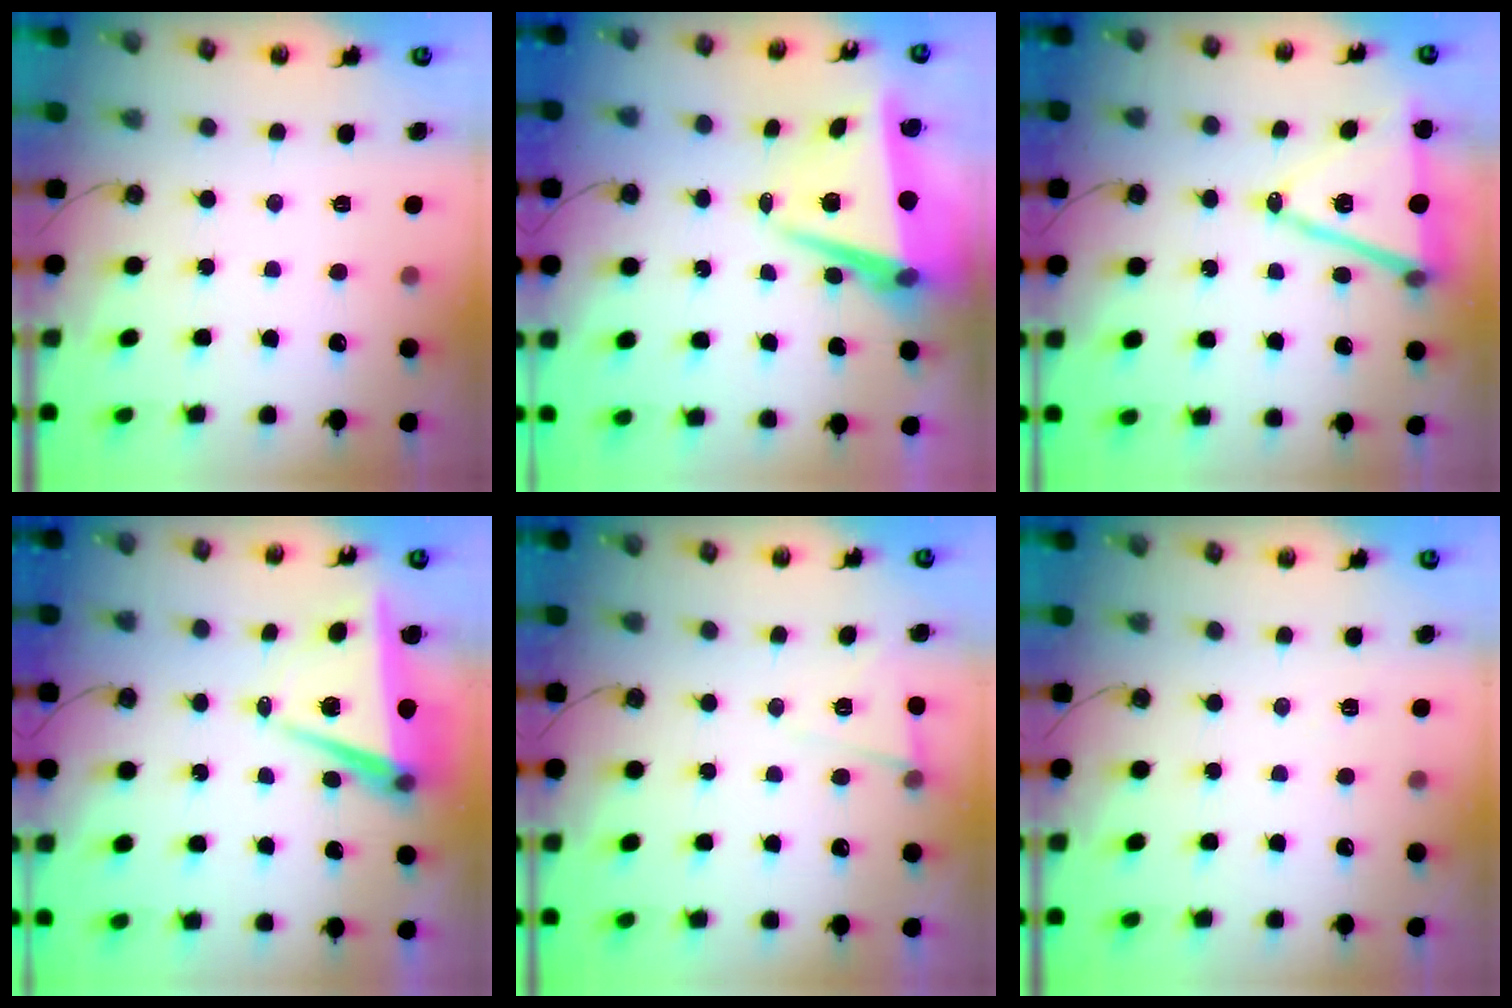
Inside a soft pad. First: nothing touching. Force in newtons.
{"total": 9.2, "press": 9.0, "slide": 1.8}
{"total": 14.3, "press": 13.8, "slide": 3.8}
{"total": 7.5, "press": 6.1, "slide": 4.3}
{"total": 4.6, "press": 4.5, "slide": 1.0}
{"total": 5.5, "press": 3.4, "slide": 4.3}